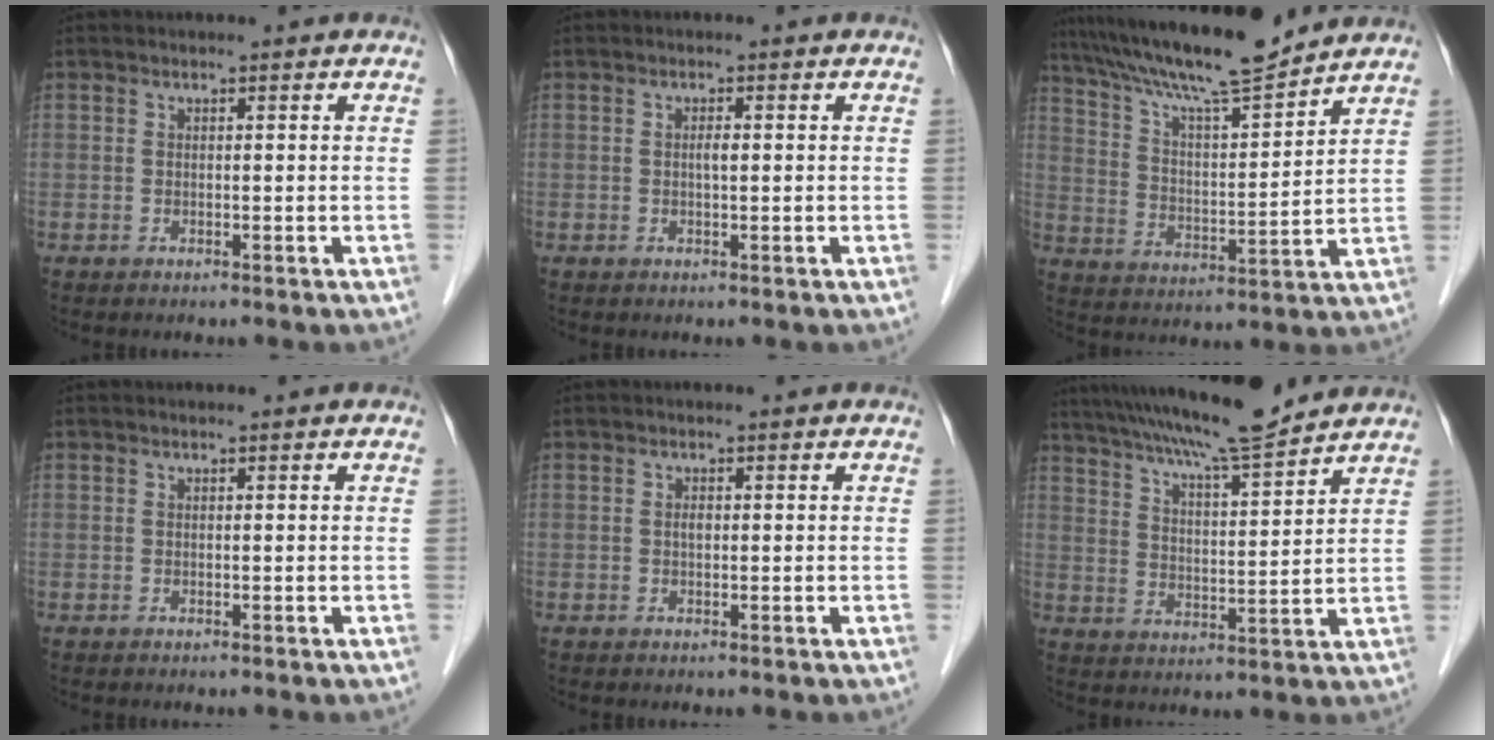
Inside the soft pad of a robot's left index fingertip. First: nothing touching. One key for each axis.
{"total": 1.1, "fx": 0.0, "fy": 0.2, "fz": 1.0, "tx": -0.017, "ty": -0.001, "tz": -0.002}
{"total": 15.0, "fx": 13.2, "fy": 0.1, "fz": 6.9, "tx": -0.126, "ty": 0.002, "tz": 0.223}
{"total": 0.0}
{"total": 0.7, "fx": 0.0, "fy": 0.4, "fz": 0.6, "tx": -0.013, "ty": 0.000, "tz": -0.002}
{"total": 14.5, "fx": 12.7, "fy": 0.1, "fz": 7.0, "tx": -0.119, "ty": 0.007, "tz": 0.199}